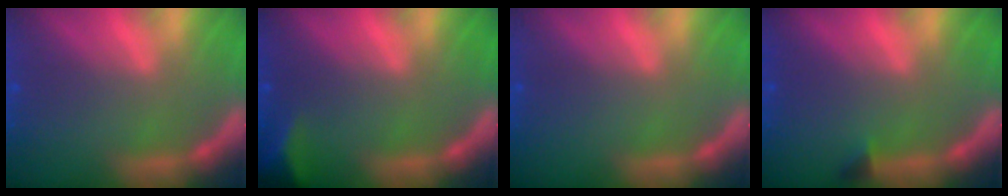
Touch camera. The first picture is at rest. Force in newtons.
{"total": 4.0}
{"total": 0.0}
{"total": 0.9}